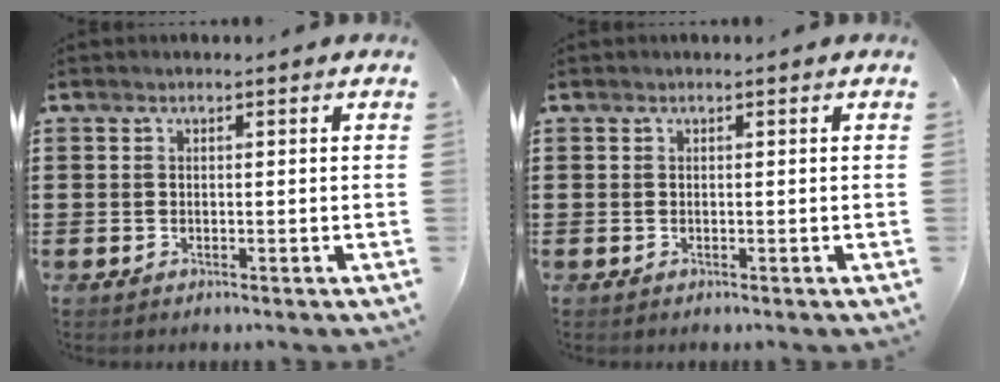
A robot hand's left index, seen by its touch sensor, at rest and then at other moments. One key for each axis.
{"total": 0.0}